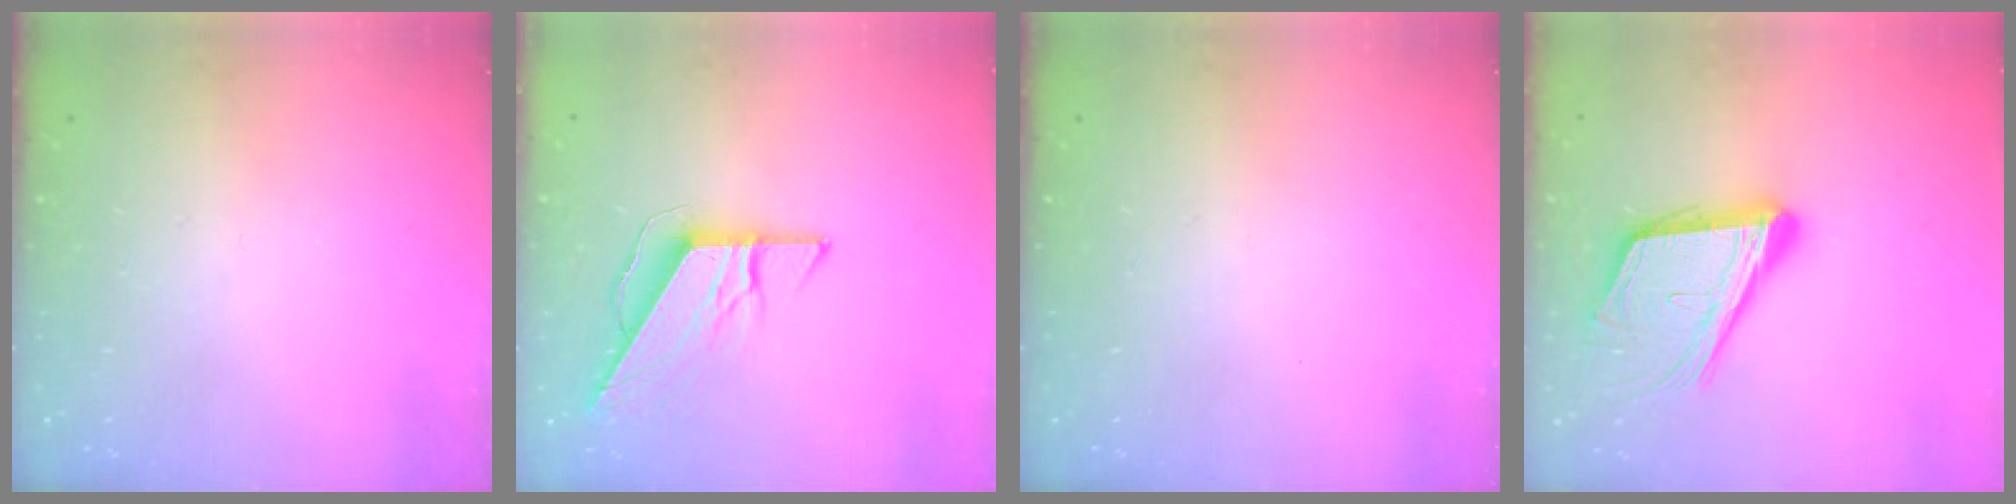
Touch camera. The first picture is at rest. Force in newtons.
{"total": 8.3, "press": 8.3, "slide": 0.7}
{"total": 0.0}
{"total": 17.4, "press": 17.0, "slide": 3.7}